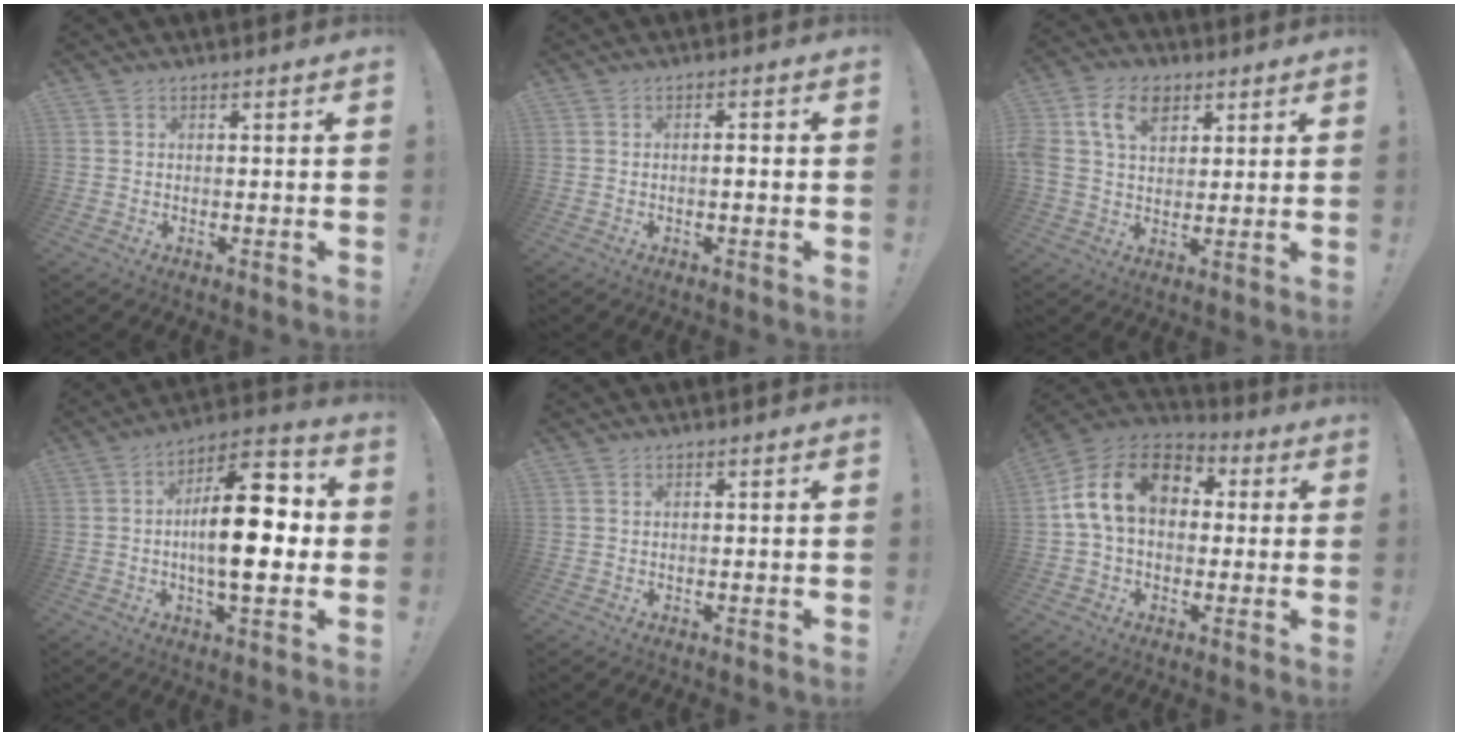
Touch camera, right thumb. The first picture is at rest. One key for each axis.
{"total": 1.8, "fx": -0.5, "fy": 0.3, "fz": 1.7, "tx": -0.030, "ty": 0.004, "tz": -0.010}
{"total": 11.2, "fx": 4.8, "fy": 7.7, "fz": 6.6, "tx": -0.121, "ty": -0.003, "tz": 0.091}
{"total": 19.1, "fx": -0.7, "fy": 7.6, "fz": 17.5, "tx": -0.273, "ty": 0.009, "tz": -0.016}
{"total": 0.0}
{"total": 16.7, "fx": 3.7, "fy": 11.2, "fz": 11.8, "tx": -0.208, "ty": 0.008, "tz": 0.065}